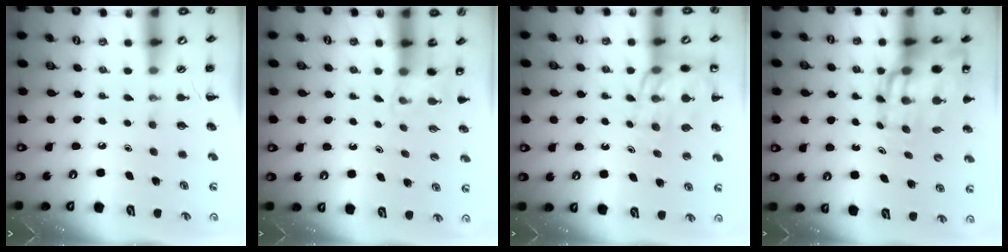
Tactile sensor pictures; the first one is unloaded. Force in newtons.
{"total": 2.5, "press": 2.4, "slide": 0.9}
{"total": 12.4, "press": 12.1, "slide": 2.7}
{"total": 19.1, "press": 18.4, "slide": 5.2}